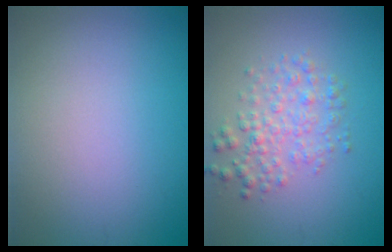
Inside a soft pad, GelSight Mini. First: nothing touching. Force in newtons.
{"total": 2.9, "press": 2.9, "slide": 0.1}